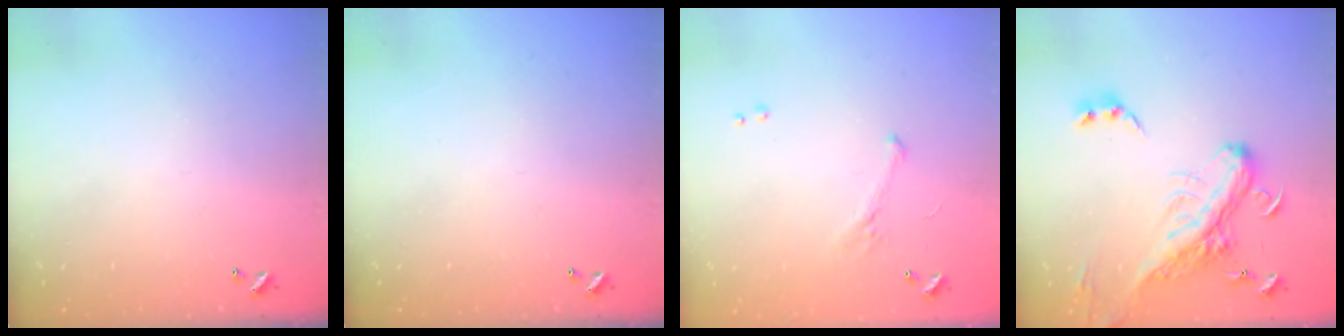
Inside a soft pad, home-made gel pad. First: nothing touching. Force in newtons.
{"total": 0.0}
{"total": 4.0, "press": 3.9, "slide": 1.0}
{"total": 7.9, "press": 7.6, "slide": 2.2}